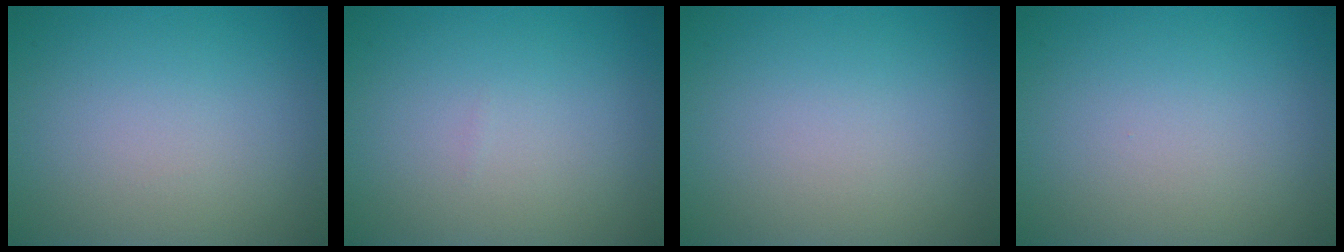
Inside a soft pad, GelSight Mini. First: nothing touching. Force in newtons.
{"total": 0.0}
{"total": 0.0}
{"total": 0.0}